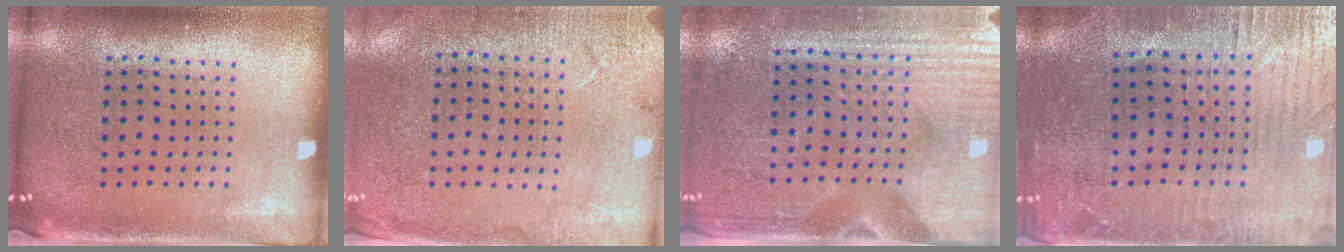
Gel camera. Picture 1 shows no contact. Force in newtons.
{"total": 2.6, "press": 2.5, "slide": 0.5}
{"total": 3.6, "press": 3.3, "slide": 1.3}
{"total": 1.6, "press": 1.5, "slide": 0.5}